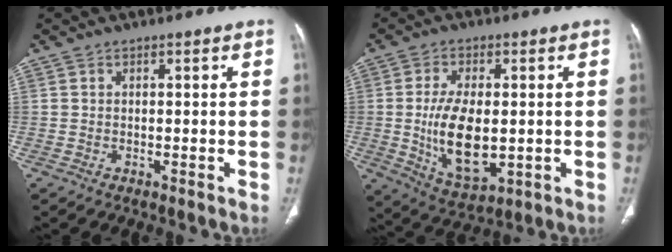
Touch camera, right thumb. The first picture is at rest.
{"total": 12.9, "force": [-0.8, 6.6, 11.0], "torque": [-0.195, -0.015, 0.000]}